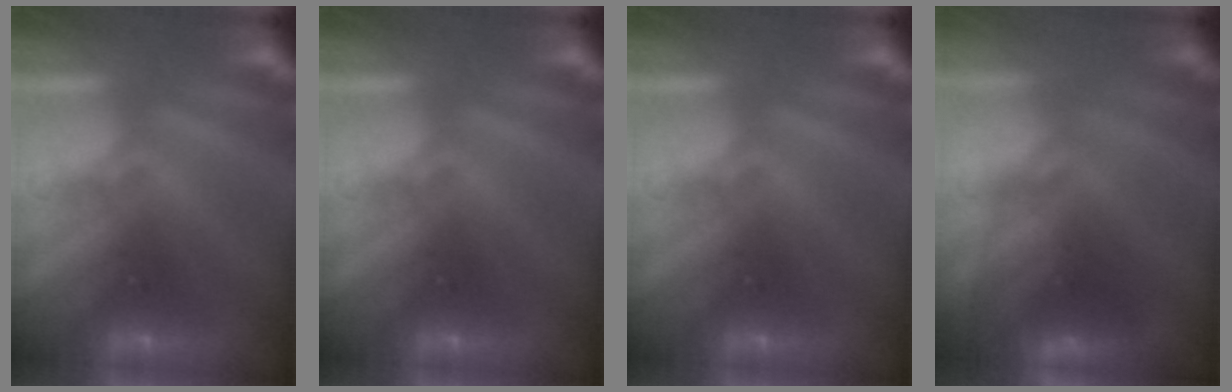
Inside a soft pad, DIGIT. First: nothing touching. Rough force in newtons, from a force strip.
{"total": 0.0}
{"total": 0.0}
{"total": 2.2}